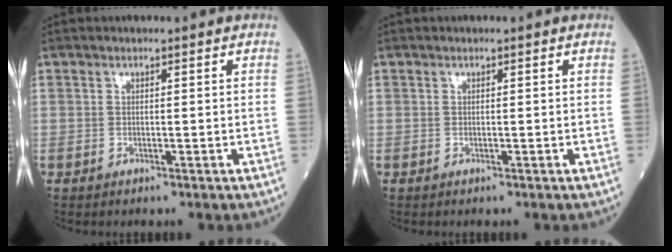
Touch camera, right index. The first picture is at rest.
{"total": 0.0}